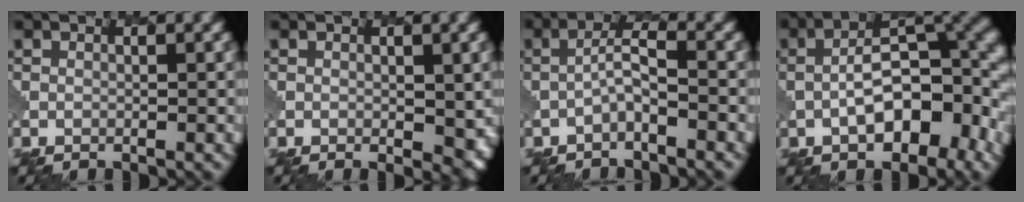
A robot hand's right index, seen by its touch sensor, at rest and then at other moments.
{"total": 4.0, "force": [-0.3, 2.1, 3.4], "torque": [-0.043, -0.008, -0.003]}
{"total": 1.8, "force": [-0.8, 0.2, 1.6], "torque": [-0.035, 0.012, -0.023]}
{"total": 9.6, "force": [-1.5, 4.3, 8.5], "torque": [-0.121, 0.011, -0.028]}